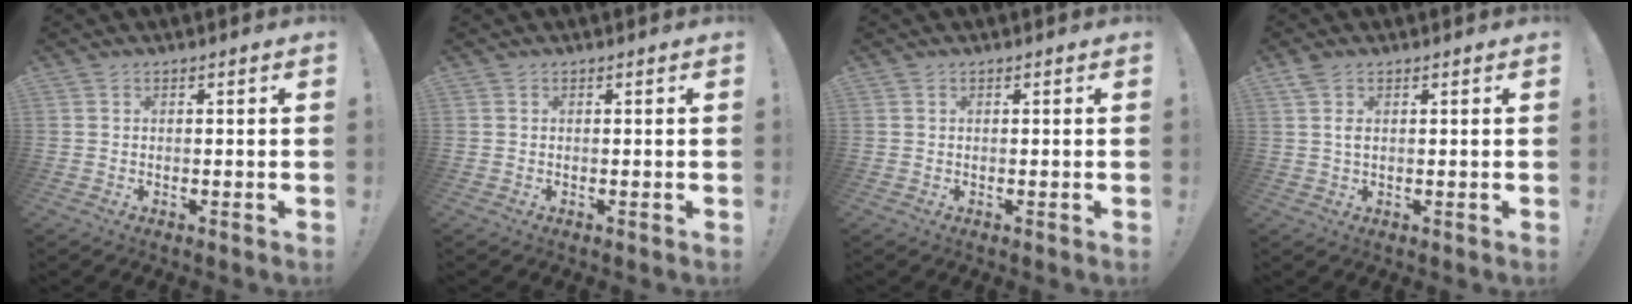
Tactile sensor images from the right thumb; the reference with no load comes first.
{"total": 0.0}
{"total": 0.0}
{"total": 2.5, "force": [1.0, 1.2, 1.9], "torque": [-0.038, 0.003, 0.017]}